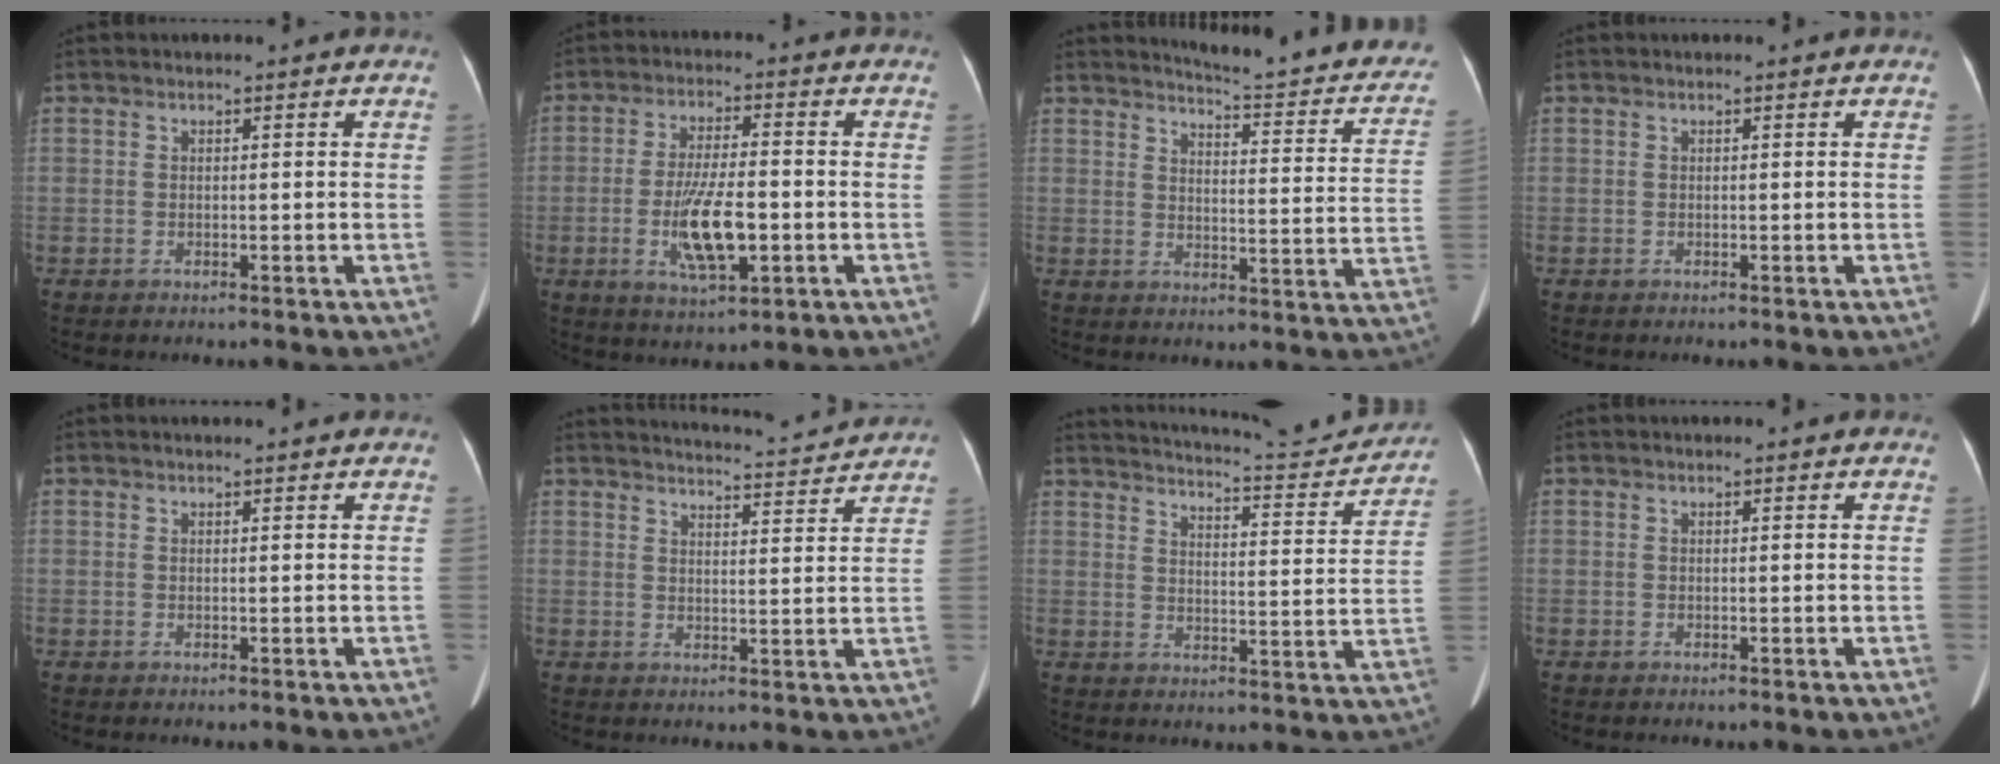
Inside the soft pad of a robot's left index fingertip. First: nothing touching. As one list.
[{"total": 9.2, "force": [-2.2, 2.3, 8.7], "torque": [-0.166, -0.006, -0.037]}, {"total": 19.0, "force": [17.3, 2.3, 7.6], "torque": [-0.083, -0.071, 0.186]}, {"total": 0.0}, {"total": 3.1, "force": [2.9, 0.2, 1.0], "torque": [-0.012, 0.016, 0.031]}, {"total": 10.7, "force": [10.5, -0.1, 2.0], "torque": [-0.033, 0.000, 0.131]}, {"total": 17.9, "force": [17.2, 1.1, 4.8], "torque": [-0.074, -0.042, 0.217]}, {"total": 2.9, "force": [2.7, 0.5, 0.9], "torque": [-0.010, 0.021, 0.020]}]